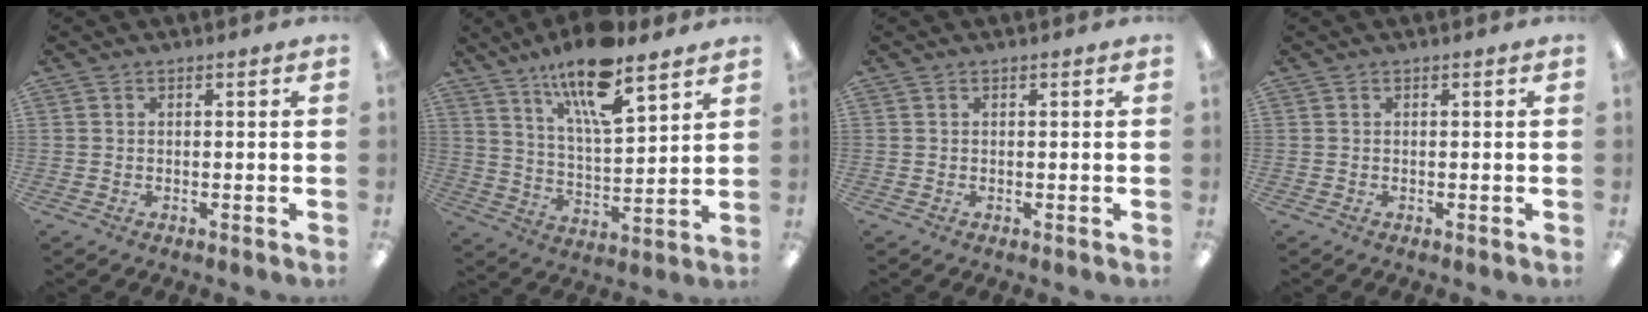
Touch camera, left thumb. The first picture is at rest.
{"total": 15.7, "force": [11.4, 3.9, 10.1], "torque": [-0.181, -0.055, 0.190]}
{"total": 0.0}
{"total": 0.0}